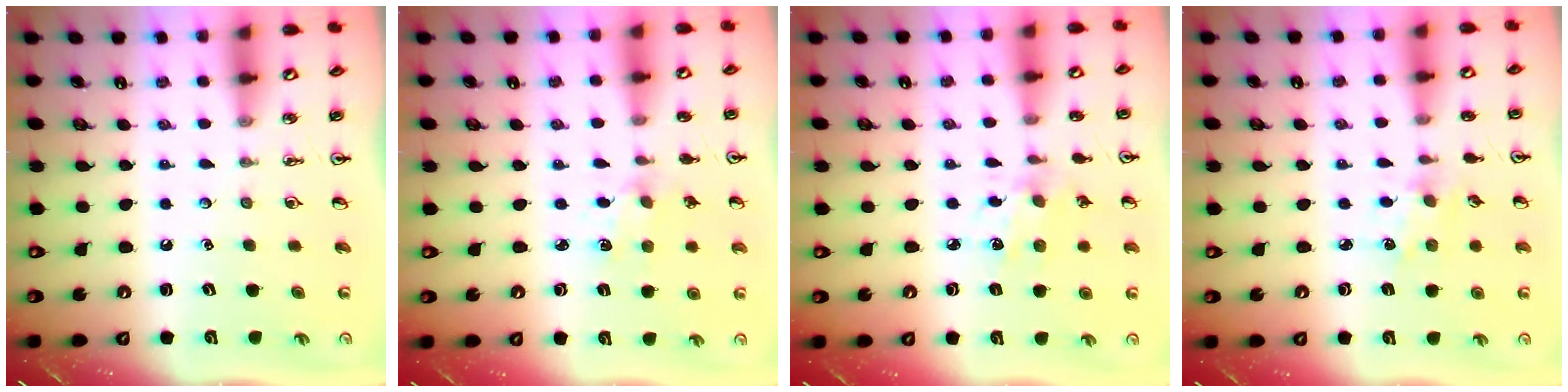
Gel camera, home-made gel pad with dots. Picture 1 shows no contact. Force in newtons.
{"total": 1.3, "press": 1.2, "slide": 0.2}
{"total": 2.8, "press": 2.7, "slide": 0.7}
{"total": 1.1, "press": 1.1, "slide": 0.1}